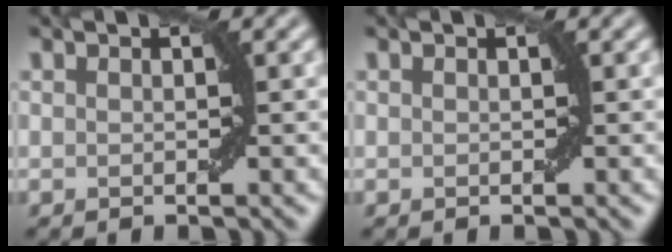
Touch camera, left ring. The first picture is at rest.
{"total": 0.0}